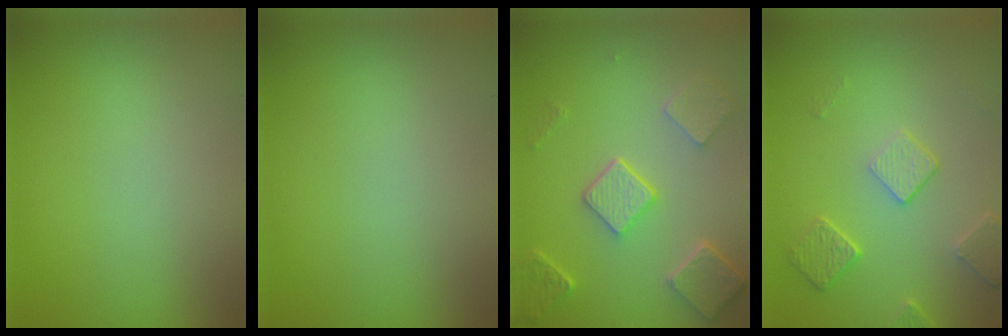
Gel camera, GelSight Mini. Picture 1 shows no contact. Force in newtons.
{"total": 0.0}
{"total": 5.5, "press": 4.2, "slide": 3.5}
{"total": 3.0, "press": 2.7, "slide": 1.4}